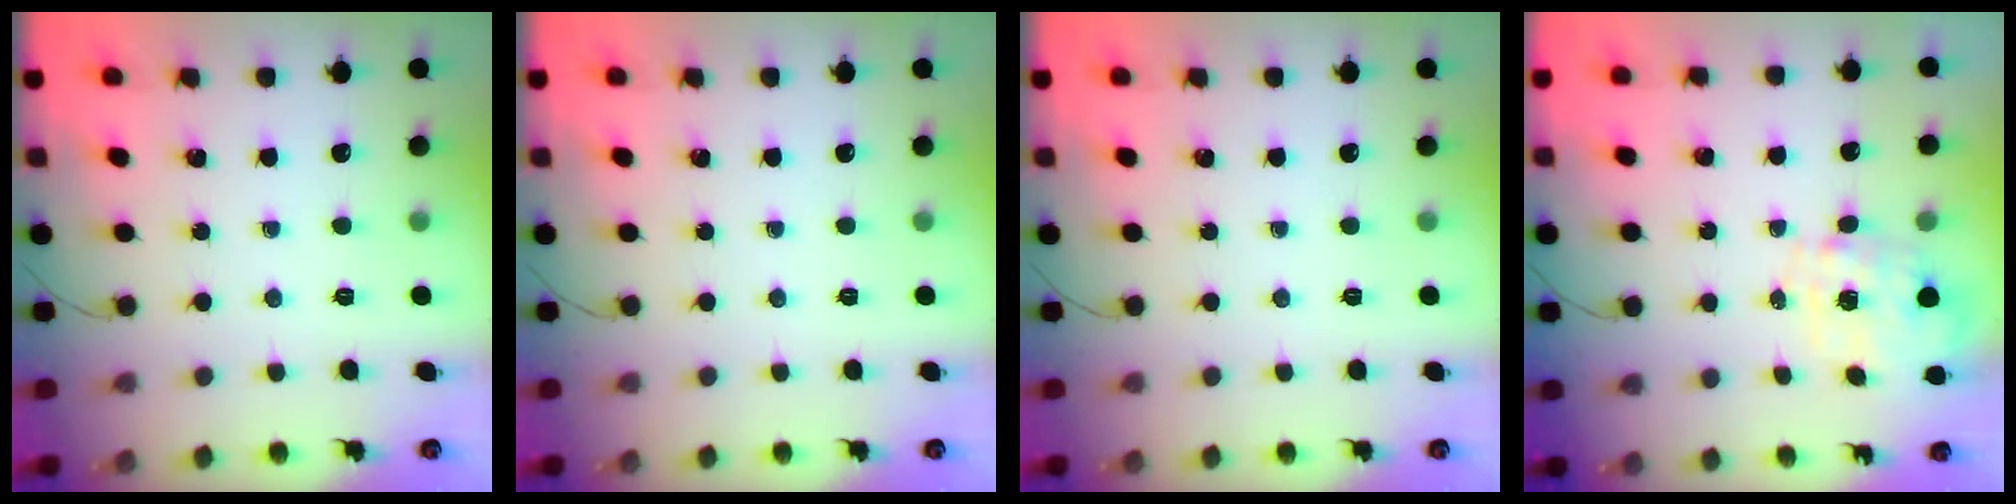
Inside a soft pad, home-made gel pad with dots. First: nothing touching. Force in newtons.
{"total": 0.0}
{"total": 0.0}
{"total": 8.1, "press": 8.1, "slide": 0.7}